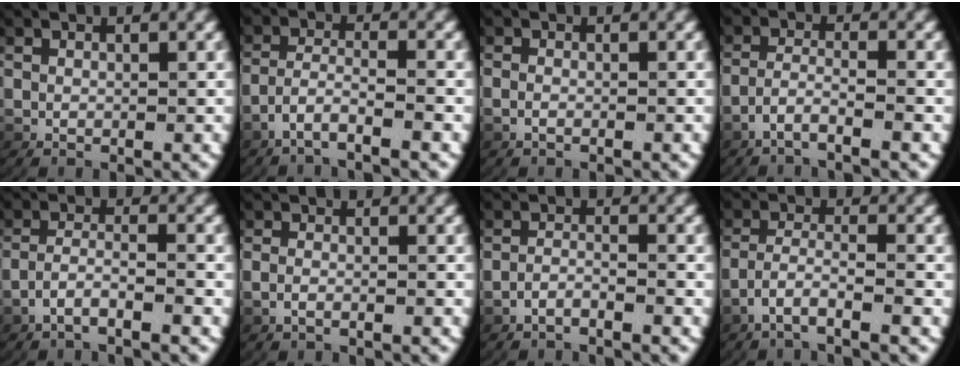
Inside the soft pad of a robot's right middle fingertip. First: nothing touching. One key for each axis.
{"total": 3.7, "fx": -3.0, "fy": 0.6, "fz": 2.2, "tx": -0.053, "ty": -0.013, "tz": -0.046}
{"total": 0.9, "fx": -0.7, "fy": 0.2, "fz": 0.6, "tx": -0.023, "ty": -0.002, "tz": -0.012}
{"total": 2.9, "fx": -2.3, "fy": 0.2, "fz": 1.8, "tx": -0.044, "ty": -0.010, "tz": -0.038}
{"total": 3.1, "fx": -2.4, "fy": 0.4, "fz": 1.9, "tx": -0.048, "ty": -0.010, "tz": -0.040}
{"total": 1.4, "fx": -1.0, "fy": 0.1, "fz": 1.0, "tx": -0.033, "ty": -0.003, "tz": -0.017}
{"total": 2.3, "fx": -2.2, "fy": 0.1, "fz": 0.8, "tx": -0.024, "ty": -0.006, "tz": -0.038}
{"total": 4.1, "fx": -3.0, "fy": 0.8, "fz": 2.7, "tx": -0.062, "ty": -0.017, "tz": -0.043}